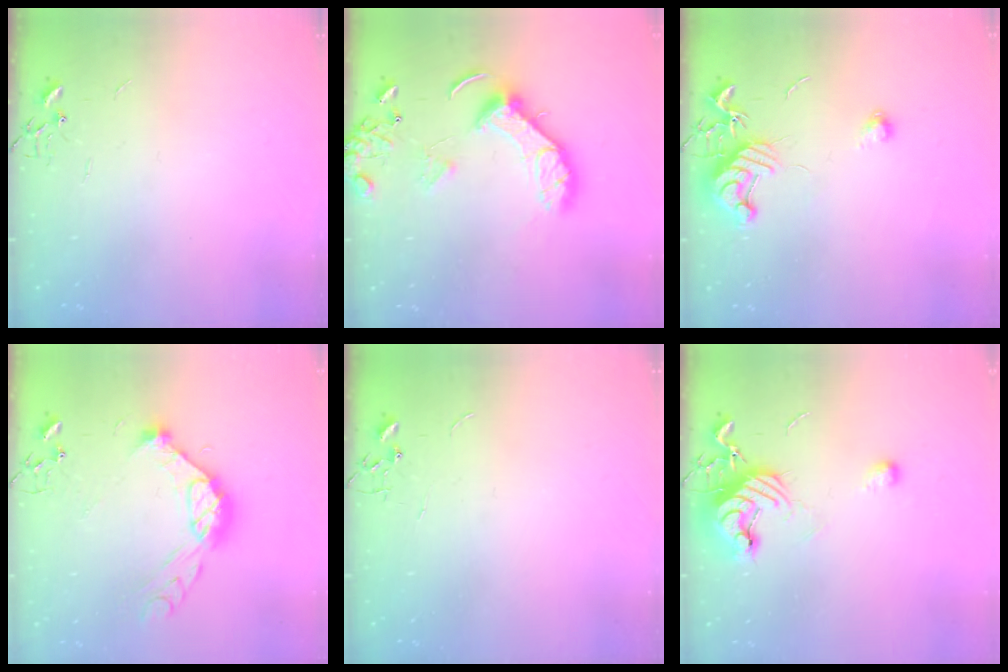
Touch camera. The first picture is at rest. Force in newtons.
{"total": 13.8, "press": 13.7, "slide": 1.3}
{"total": 10.8, "press": 10.8, "slide": 0.7}
{"total": 14.0, "press": 14.0, "slide": 1.2}
{"total": 0.0}
{"total": 11.3, "press": 11.3, "slide": 0.9}